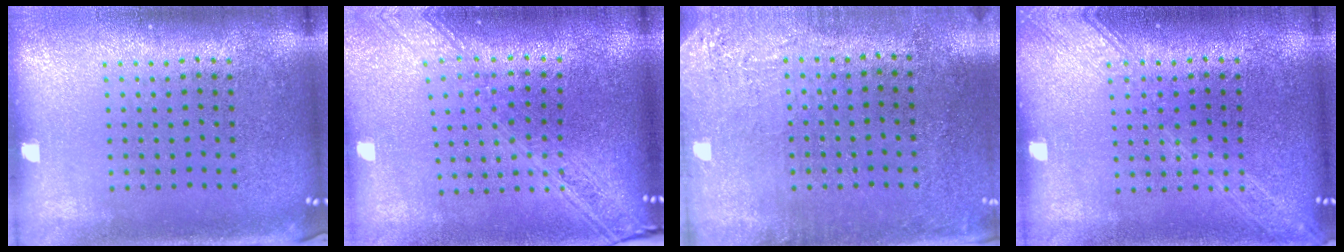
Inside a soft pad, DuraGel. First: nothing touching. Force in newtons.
{"total": 2.2, "press": 1.8, "slide": 1.3}
{"total": 2.8, "press": 2.3, "slide": 1.5}
{"total": 3.0, "press": 3.0, "slide": 0.5}